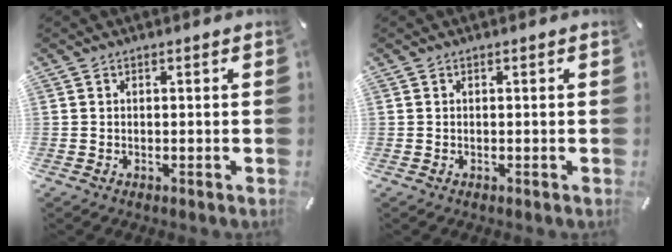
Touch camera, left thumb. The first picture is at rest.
{"total": 0.0}